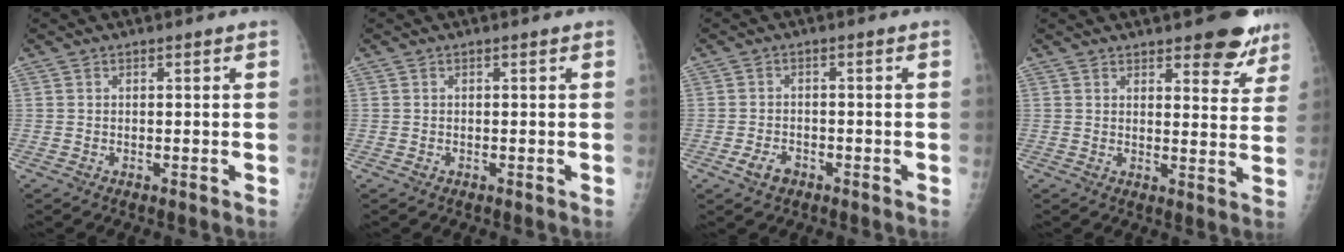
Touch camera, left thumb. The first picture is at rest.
{"total": 0.0}
{"total": 3.3, "force": [-1.8, 2.1, 1.7], "torque": [-0.029, 0.013, -0.029]}
{"total": 9.2, "force": [6.5, 3.4, 5.6], "torque": [-0.032, -0.037, 0.078]}